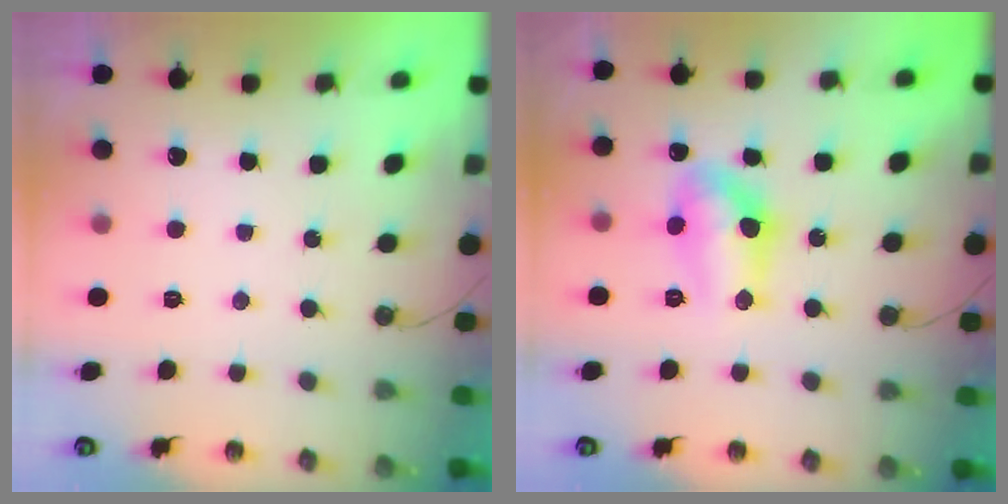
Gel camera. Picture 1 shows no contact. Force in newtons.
{"total": 13.5, "press": 12.8, "slide": 4.5}